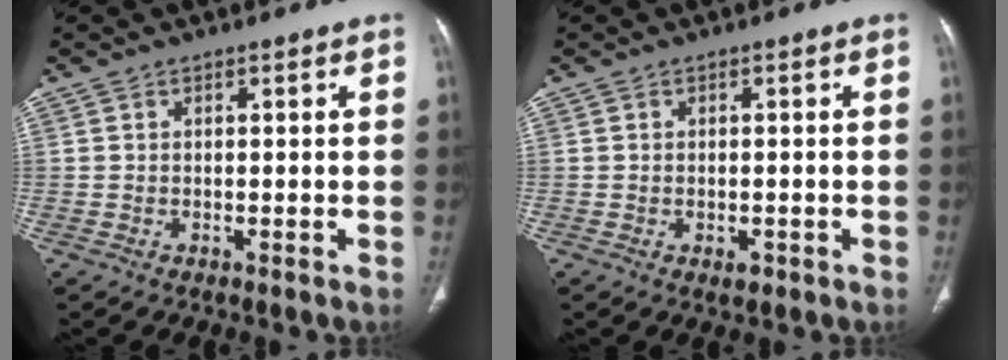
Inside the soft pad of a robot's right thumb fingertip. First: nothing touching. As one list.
[{"total": 1.6, "force": [-0.6, 1.0, 1.1], "torque": [-0.014, 0.002, -0.003]}]